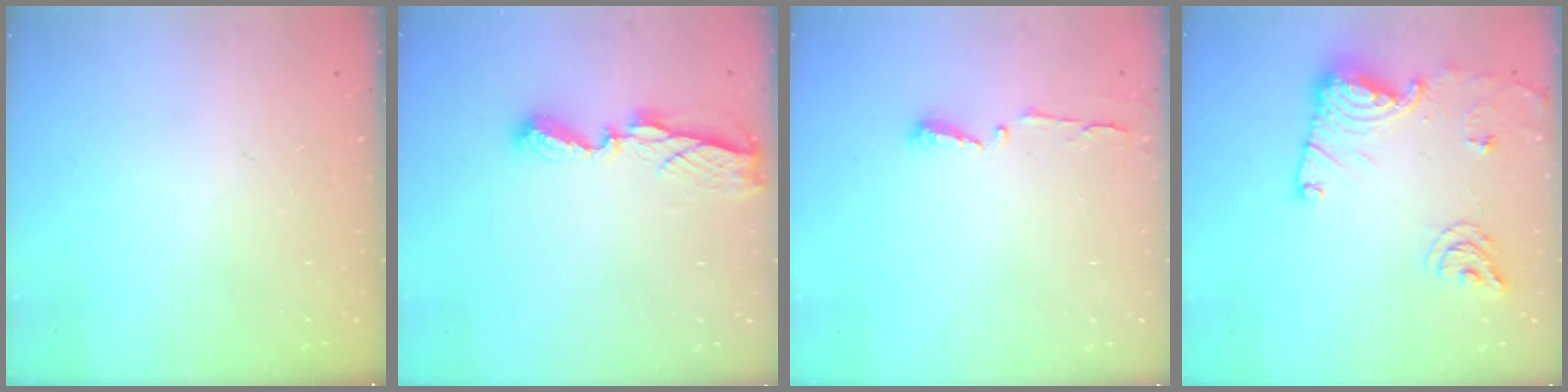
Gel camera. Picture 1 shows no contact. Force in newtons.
{"total": 6.9, "press": 6.9, "slide": 0.6}
{"total": 3.7, "press": 3.7, "slide": 0.5}
{"total": 15.1, "press": 15.0, "slide": 1.5}